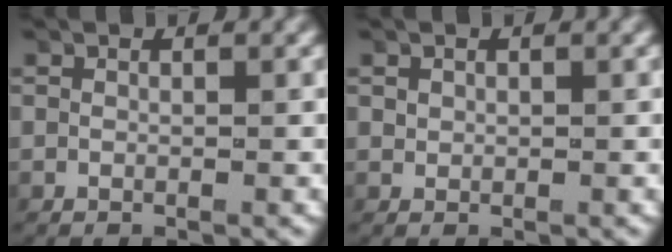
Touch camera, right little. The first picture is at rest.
{"total": 0.7, "force": [0.2, 0.6, 0.3], "torque": [-0.009, -0.002, 0.009]}